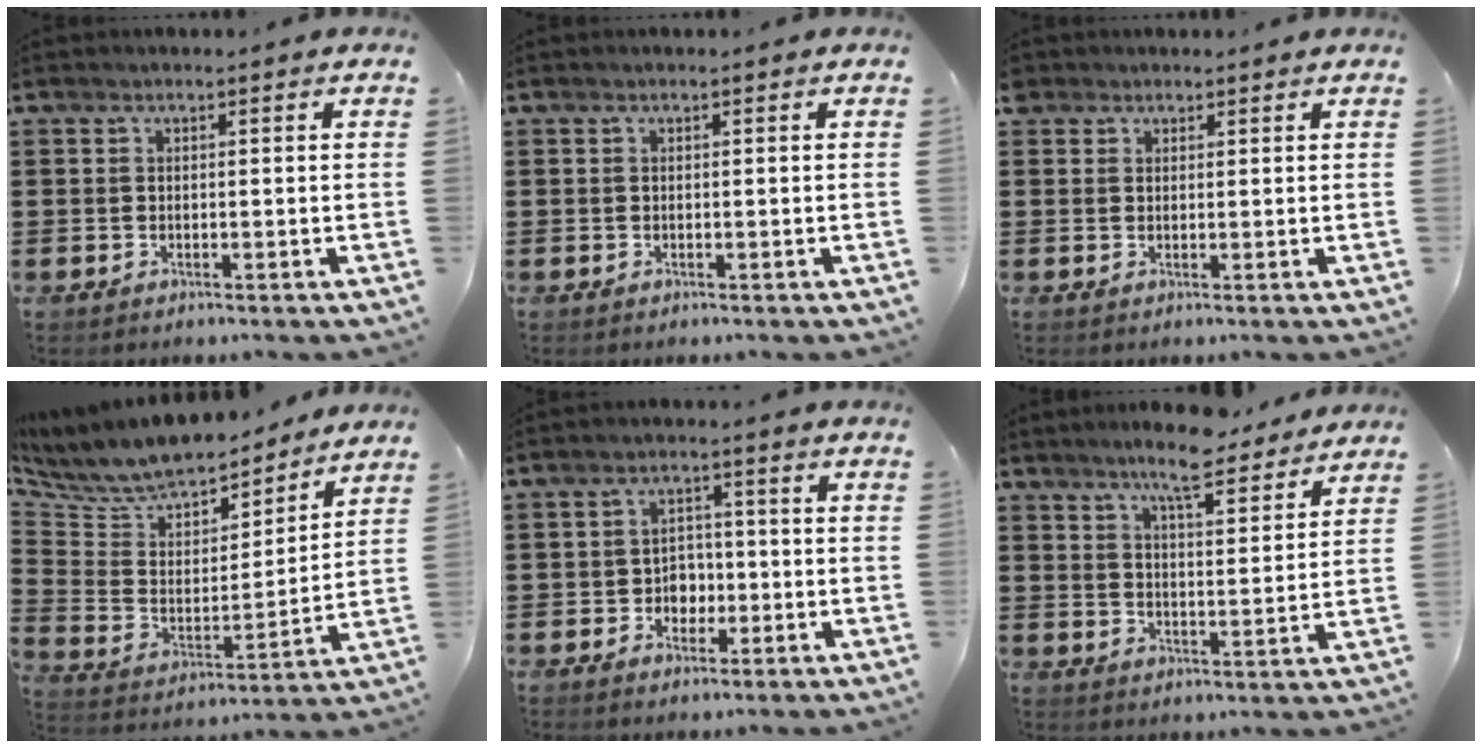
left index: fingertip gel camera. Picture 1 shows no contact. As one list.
[{"total": 0.0}, {"total": 1.7, "force": [1.3, 1.0, 0.0], "torque": [-0.005, 0.005, 0.027]}, {"total": 8.5, "force": [8.0, 2.5, 1.8], "torque": [-0.082, -0.057, 0.138]}, {"total": 3.6, "force": [-1.0, 3.0, 1.7], "torque": [-0.033, 0.002, -0.026]}, {"total": 7.2, "force": [6.3, 0.5, 3.4], "torque": [-0.070, -0.031, 0.107]}]